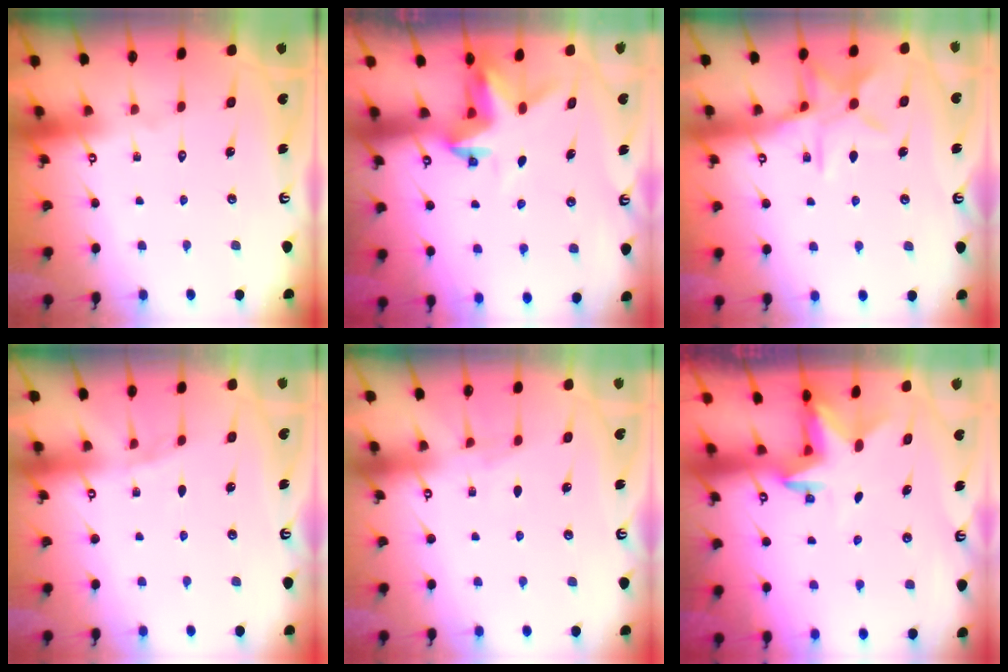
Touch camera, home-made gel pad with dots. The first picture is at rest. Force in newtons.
{"total": 3.3, "press": 3.3, "slide": 0.2}
{"total": 11.7, "press": 11.7, "slide": 0.9}
{"total": 5.0, "press": 4.2, "slide": 2.7}
{"total": 3.7, "press": 3.7, "slide": 0.4}
{"total": 2.6, "press": 2.6, "slide": 0.5}